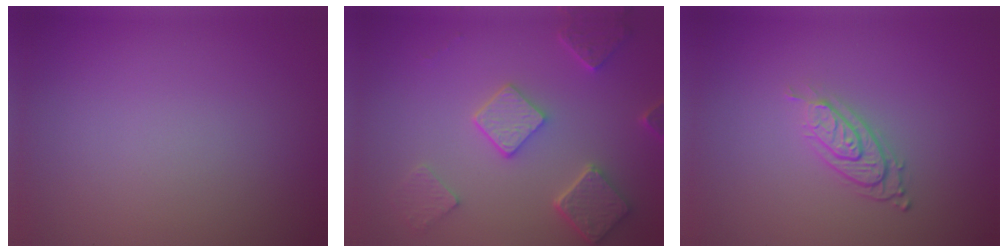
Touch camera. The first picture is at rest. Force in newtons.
{"total": 4.9, "press": 3.9, "slide": 3.0}
{"total": 3.0, "press": 2.0, "slide": 2.2}